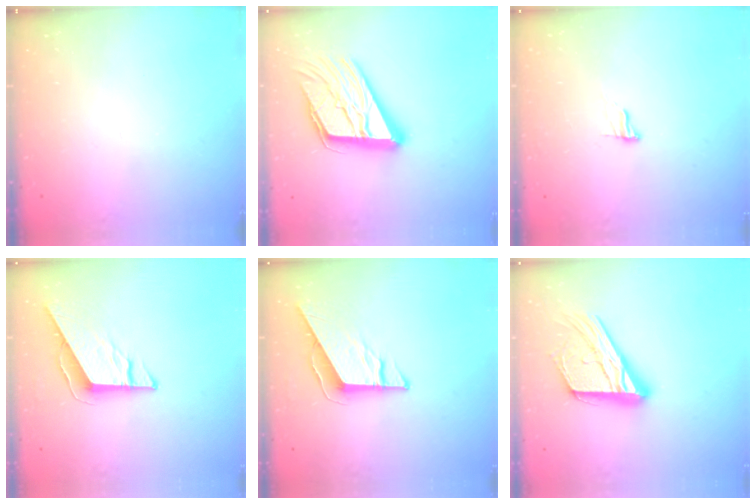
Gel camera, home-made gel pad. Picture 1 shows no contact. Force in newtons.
{"total": 20.2, "press": 20.1, "slide": 2.1}
{"total": 7.4, "press": 7.4, "slide": 0.8}
{"total": 9.0, "press": 9.0, "slide": 0.4}
{"total": 9.0, "press": 9.0, "slide": 0.4}
{"total": 20.4, "press": 20.4, "slide": 1.8}